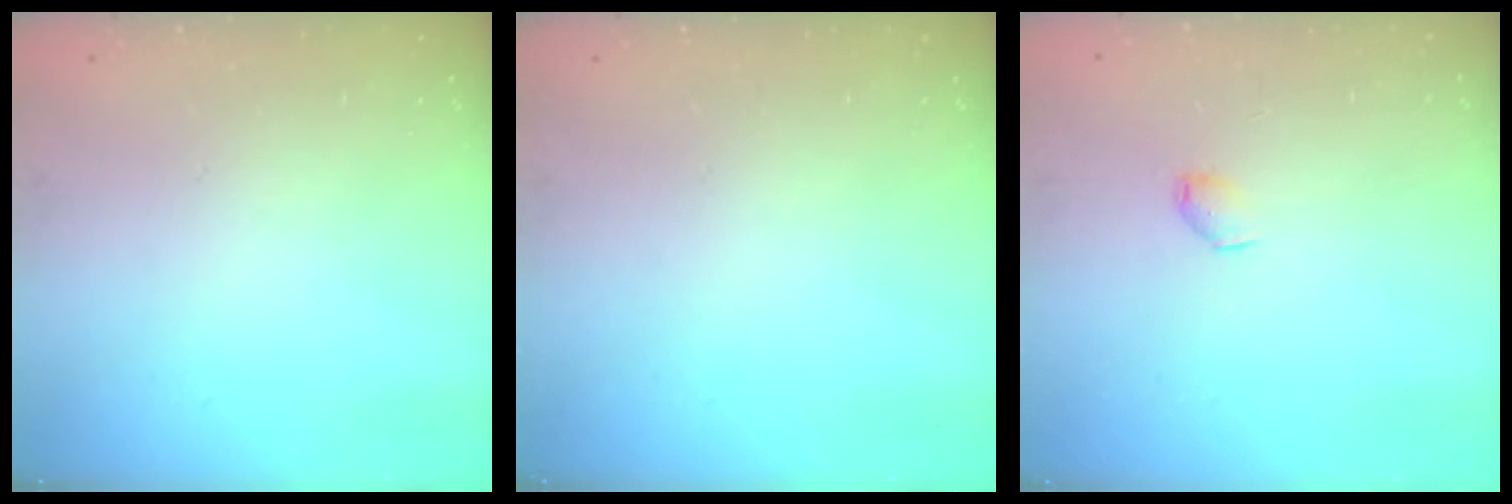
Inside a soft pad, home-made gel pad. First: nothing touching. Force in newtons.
{"total": 0.0}
{"total": 2.8, "press": 2.8, "slide": 0.5}